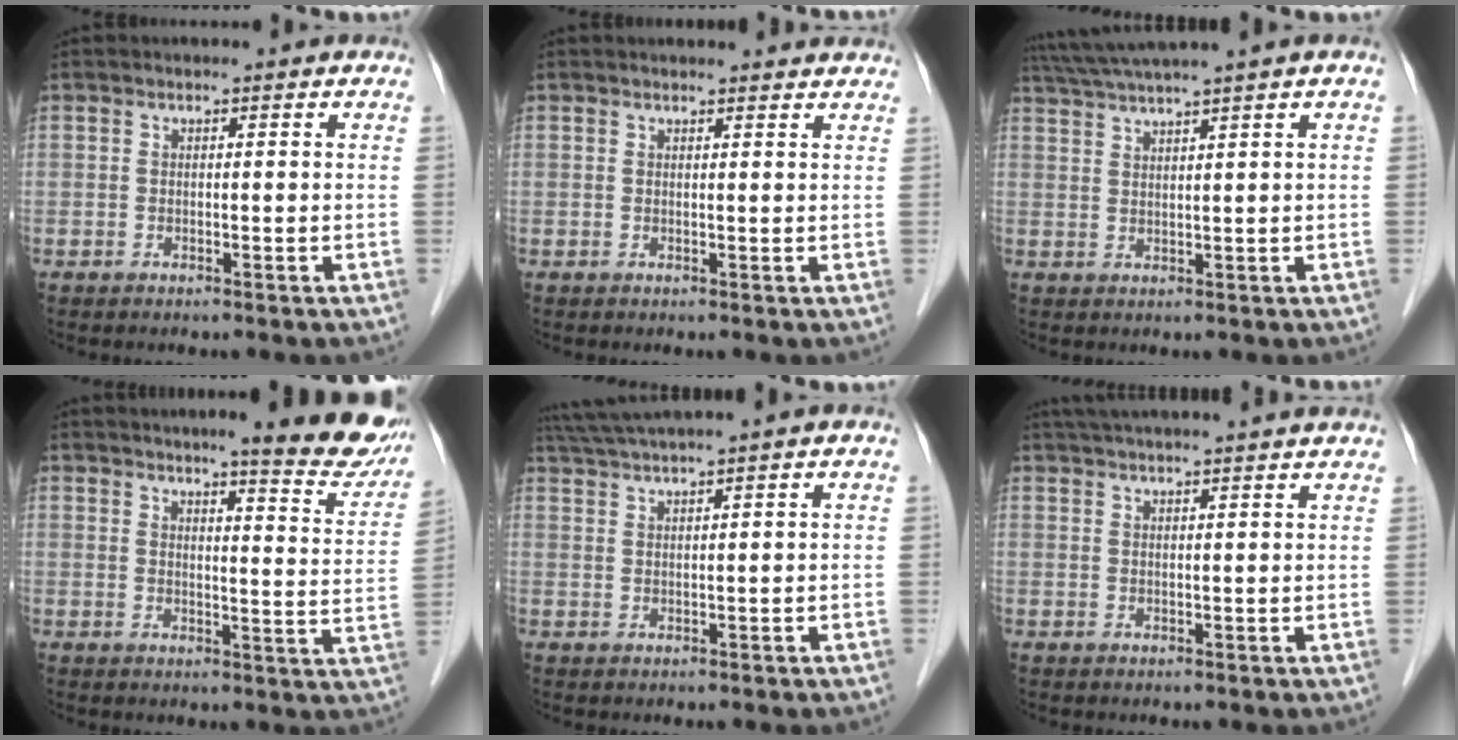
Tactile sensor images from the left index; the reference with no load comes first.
{"total": 6.2, "force": [5.9, 0.9, 1.4], "torque": [-0.011, 0.017, 0.055]}
{"total": 6.6, "force": [5.3, -1.8, 3.5], "torque": [-0.063, 0.023, 0.097]}
{"total": 13.0, "force": [10.9, 1.1, 6.9], "torque": [-0.069, -0.027, 0.120]}
{"total": 5.3, "force": [4.4, -1.5, 2.7], "torque": [-0.055, 0.021, 0.087]}
{"total": 12.5, "force": [11.2, -0.5, 5.7], "torque": [-0.099, 0.035, 0.150]}